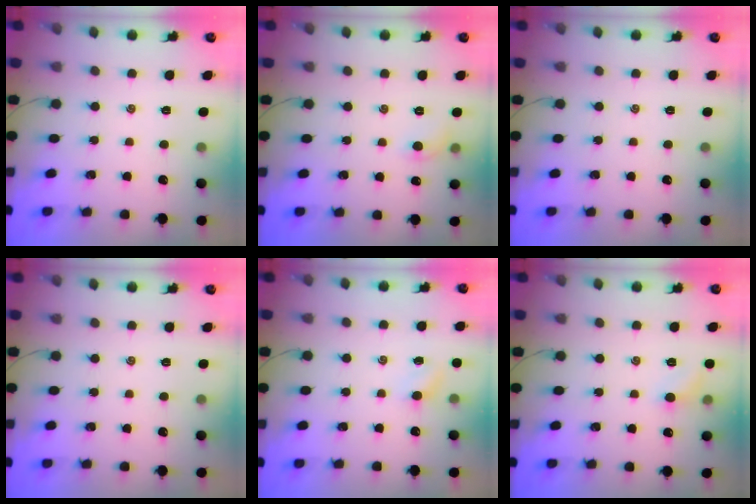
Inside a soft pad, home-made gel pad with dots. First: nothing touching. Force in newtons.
{"total": 5.3, "press": 5.0, "slide": 1.7}
{"total": 0.0}
{"total": 0.0}
{"total": 3.7, "press": 3.4, "slide": 1.3}
{"total": 5.7, "press": 5.5, "slide": 1.7}